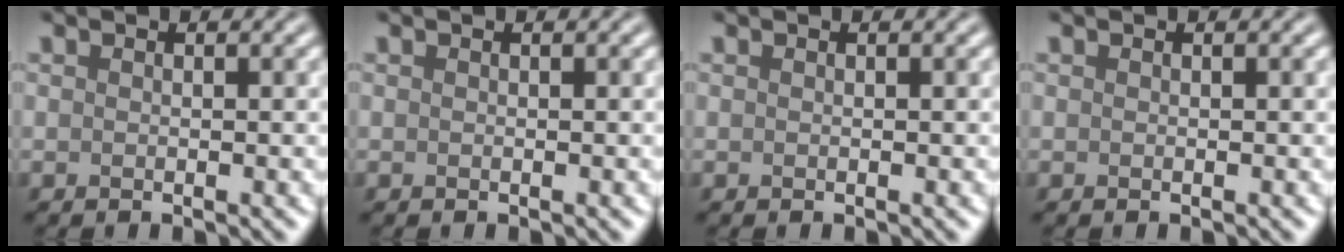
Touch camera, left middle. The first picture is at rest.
{"total": 0.0}
{"total": 0.0}
{"total": 0.0}